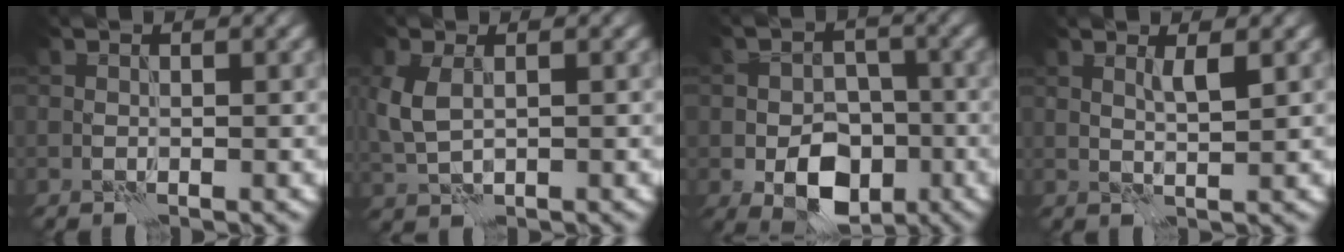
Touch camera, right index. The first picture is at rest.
{"total": 3.4, "force": [0.5, 2.0, 2.7], "torque": [-0.075, 0.002, 0.013]}
{"total": 7.1, "force": [-2.8, 4.7, 4.4], "torque": [-0.072, -0.012, -0.046]}
{"total": 1.5, "force": [0.7, 0.0, 1.3], "torque": [-0.029, -0.004, 0.010]}